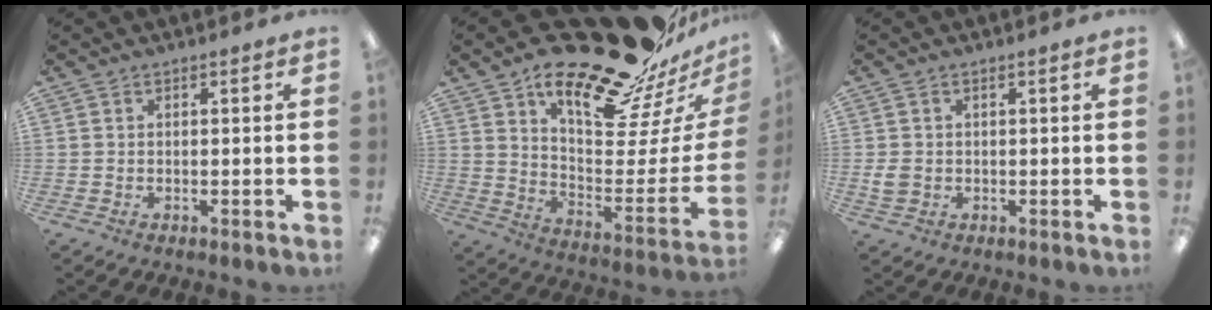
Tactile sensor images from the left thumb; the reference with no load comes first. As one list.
[{"total": 25.3, "force": [21.2, 7.4, 11.7], "torque": [-0.149, -0.170, 0.354]}, {"total": 2.7, "force": [-0.1, 2.2, 1.6], "torque": [-0.037, 0.004, -0.004]}]